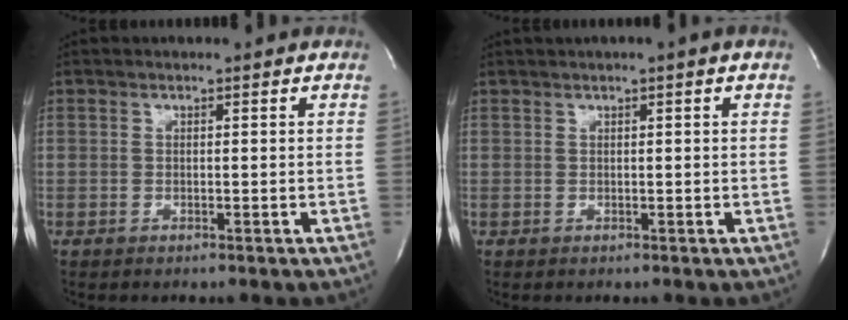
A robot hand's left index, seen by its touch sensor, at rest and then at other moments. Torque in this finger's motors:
{"motor_torque": [0.24, -0.33, 0.93, 0.17]}